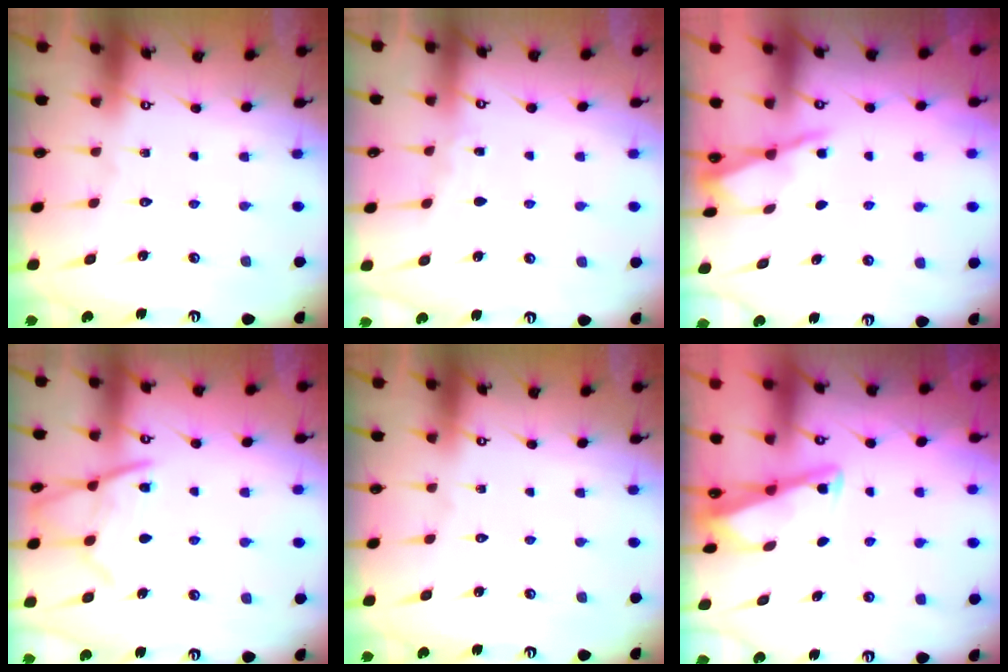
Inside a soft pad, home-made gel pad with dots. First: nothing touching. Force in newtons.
{"total": 4.0, "press": 3.9, "slide": 0.6}
{"total": 1.1, "press": 1.1, "slide": 0.1}
{"total": 10.9, "press": 10.8, "slide": 0.9}
{"total": 0.0}
{"total": 2.9, "press": 2.9, "slide": 0.3}